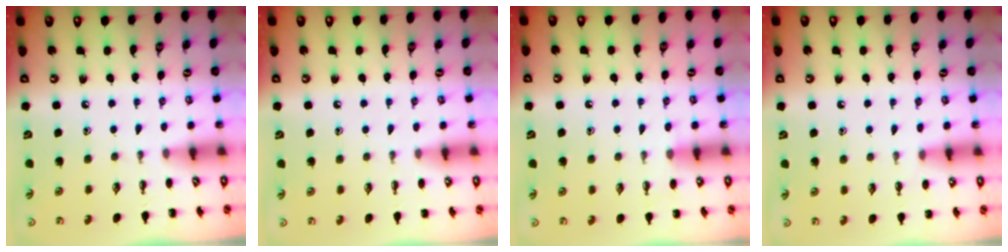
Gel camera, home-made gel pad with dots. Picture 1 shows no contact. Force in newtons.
{"total": 3.9, "press": 3.6, "slide": 1.4}
{"total": 5.6, "press": 5.2, "slide": 2.2}
{"total": 5.6, "press": 5.3, "slide": 2.0}